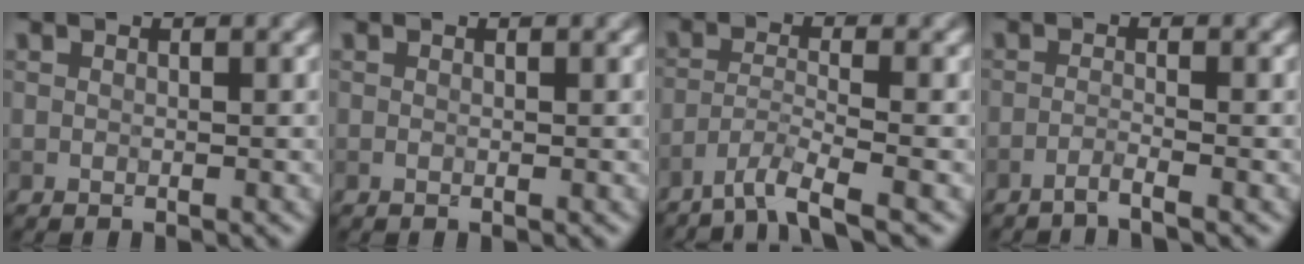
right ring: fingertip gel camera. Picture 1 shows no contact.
{"total": 0.0}
{"total": 3.7, "force": [-2.9, 0.3, 2.3], "torque": [-0.043, 0.000, -0.067]}
{"total": 1.4, "force": [-1.1, 0.0, 0.9], "torque": [-0.012, 0.002, -0.032]}